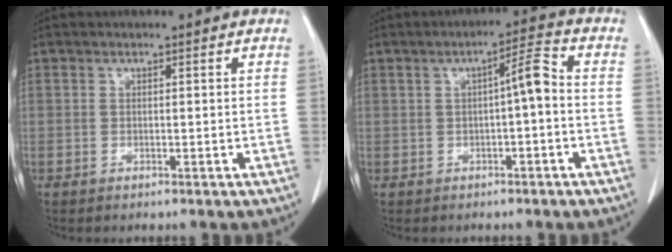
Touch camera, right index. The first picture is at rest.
{"total": 4.6, "force": [0.1, 0.8, 4.5], "torque": [-0.067, 0.018, -0.001]}